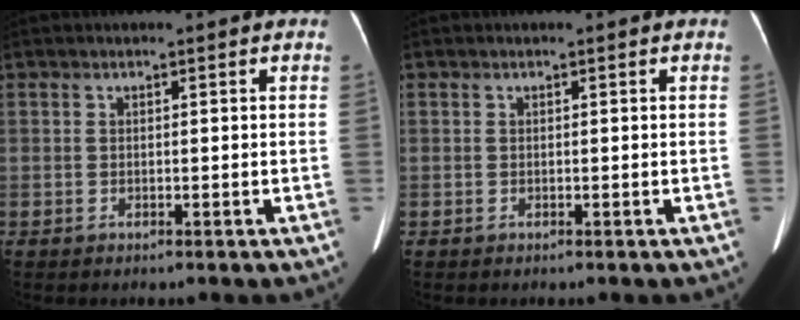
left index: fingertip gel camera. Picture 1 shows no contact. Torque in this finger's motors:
{"motor_torque": [0.07, 0.00, 0.02, 0.01]}